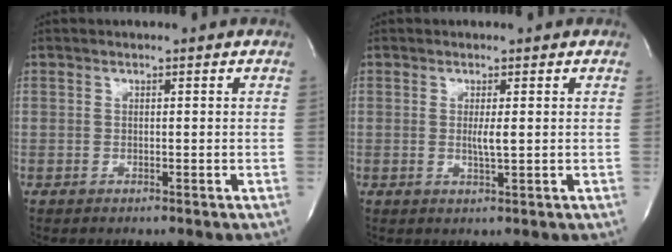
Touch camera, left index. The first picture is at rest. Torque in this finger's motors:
{"motor_torque": [0.50, -0.04, 0.05, 0.04]}